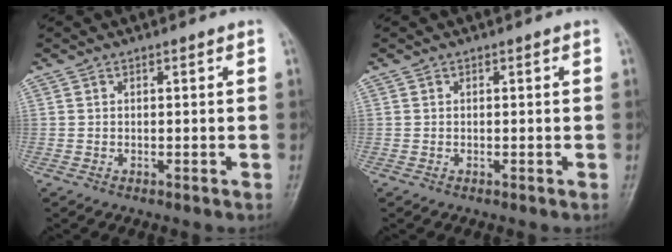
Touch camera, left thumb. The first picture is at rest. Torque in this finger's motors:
{"motor_torque": [-0.06, 0.05, 0.01, 0.01, 0.00]}